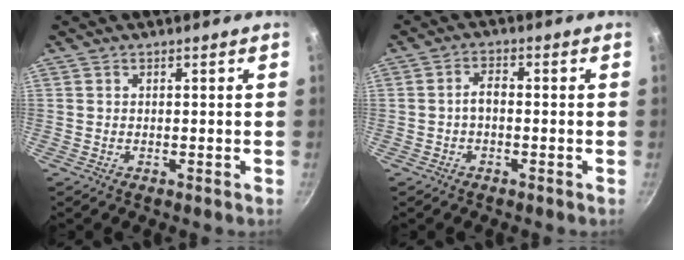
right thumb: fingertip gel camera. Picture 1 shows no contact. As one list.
[{"total": 2.6, "force": [-0.7, 1.4, 2.1], "torque": [-0.037, 0.019, -0.016]}]